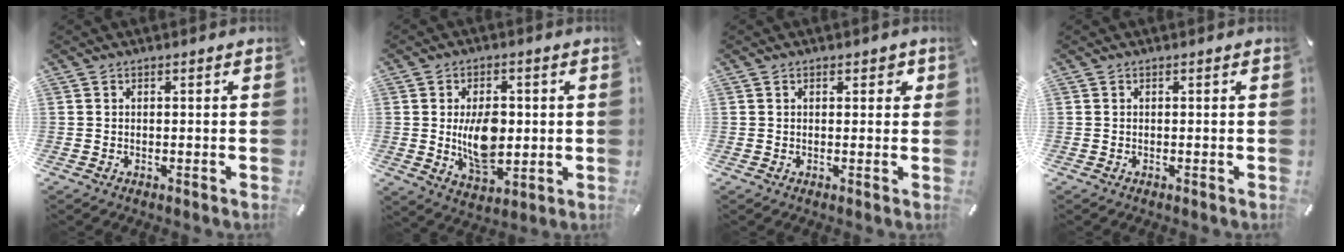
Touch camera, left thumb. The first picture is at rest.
{"total": 11.2, "force": [0.3, 7.2, 8.5], "torque": [-0.138, -0.006, 0.003]}
{"total": 1.9, "force": [0.7, 1.2, 1.3], "torque": [-0.019, 0.004, 0.008]}
{"total": 0.0}